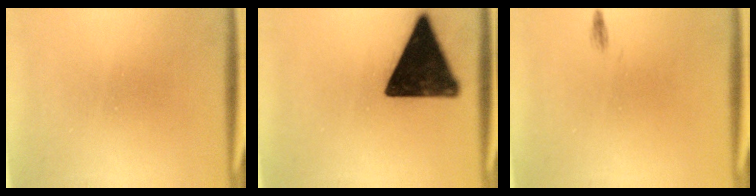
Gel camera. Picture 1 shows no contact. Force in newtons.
{"total": 14.4}
{"total": 0.5}